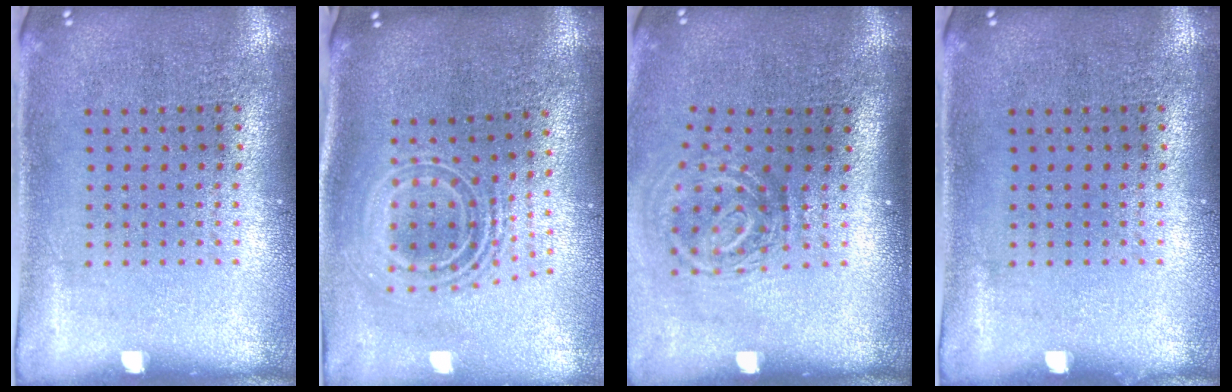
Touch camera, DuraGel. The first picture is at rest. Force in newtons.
{"total": 2.3, "press": 1.7, "slide": 1.6}
{"total": 1.9, "press": 1.2, "slide": 1.5}
{"total": 0.0}